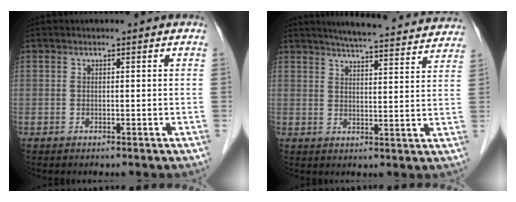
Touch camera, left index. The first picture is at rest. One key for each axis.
{"total": 18.5, "fx": 17.2, "fy": 1.6, "fz": 6.4, "tx": -0.089, "ty": -0.003, "tz": 0.214}